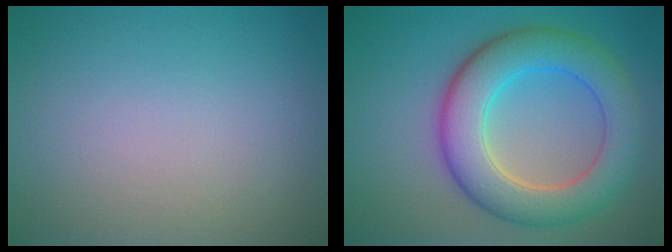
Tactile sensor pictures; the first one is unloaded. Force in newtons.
{"total": 7.8, "press": 7.8, "slide": 0.4}